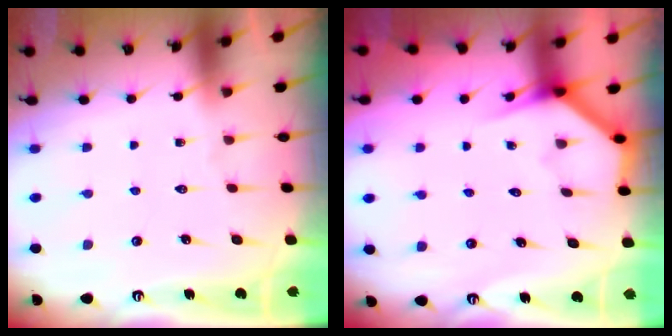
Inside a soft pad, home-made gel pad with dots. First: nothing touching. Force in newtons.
{"total": 3.8, "press": 3.8, "slide": 0.3}